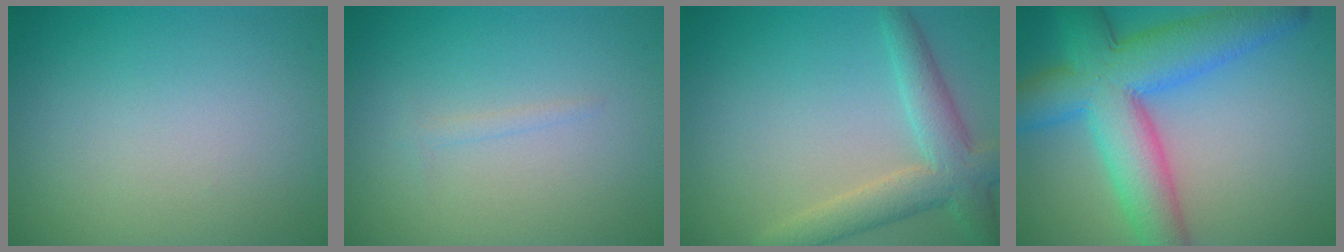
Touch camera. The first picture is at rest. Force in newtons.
{"total": 0.7, "press": 0.7, "slide": 0.1}
{"total": 4.8, "press": 4.8, "slide": 0.1}
{"total": 10.0, "press": 10.0, "slide": 0.3}